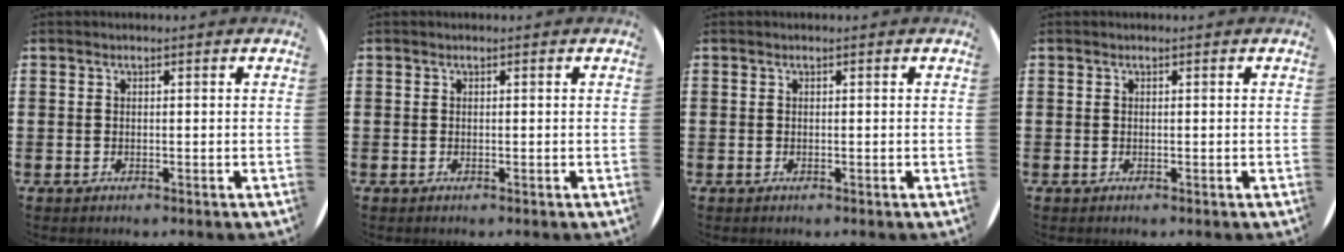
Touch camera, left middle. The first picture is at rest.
{"total": 0.0}
{"total": 0.0}
{"total": 0.0}